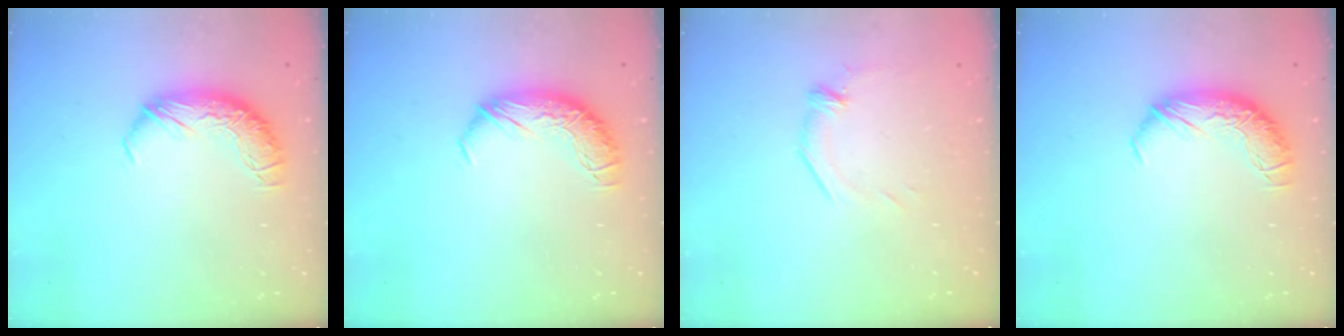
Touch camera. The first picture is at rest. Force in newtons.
{"total": 0.0}
{"total": 3.9, "press": 3.7, "slide": 1.3}
{"total": 0.0}